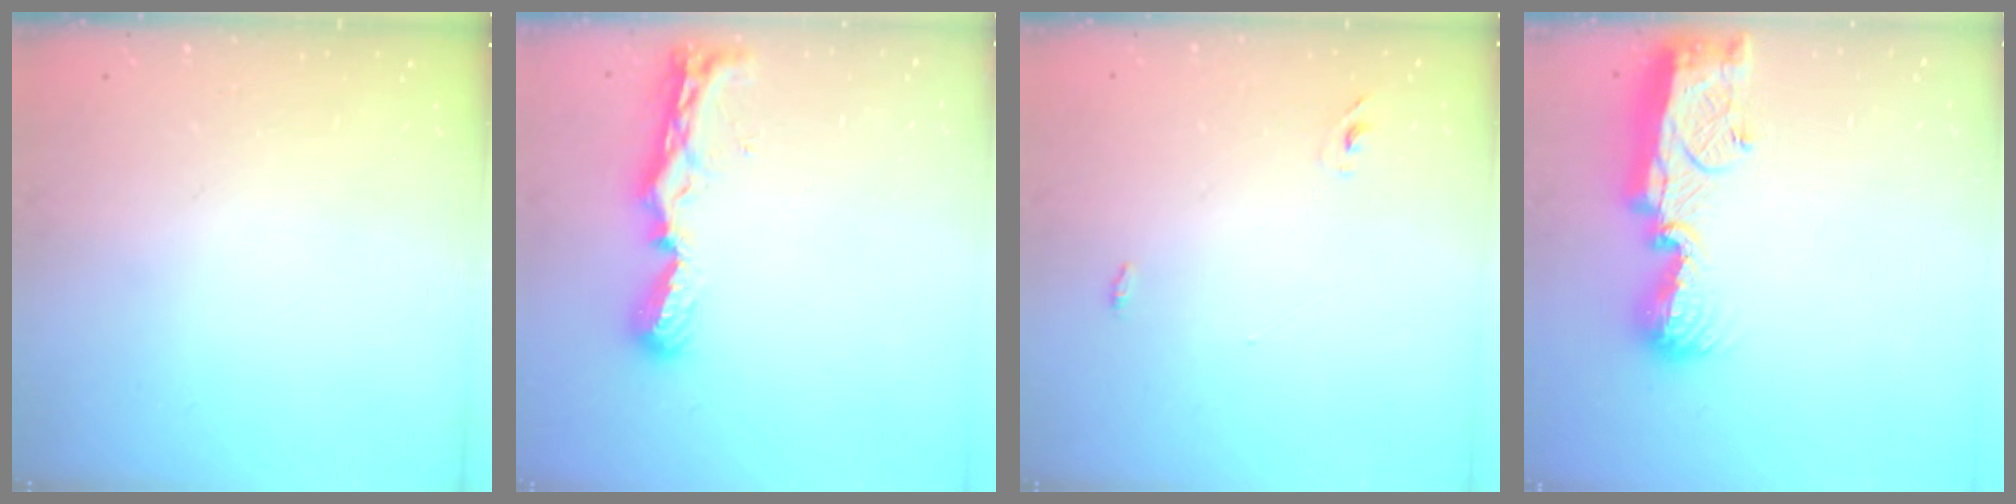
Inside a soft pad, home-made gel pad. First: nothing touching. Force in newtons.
{"total": 8.3, "press": 8.3, "slide": 0.6}
{"total": 2.9, "press": 2.7, "slide": 1.0}
{"total": 12.8, "press": 12.7, "slide": 1.1}